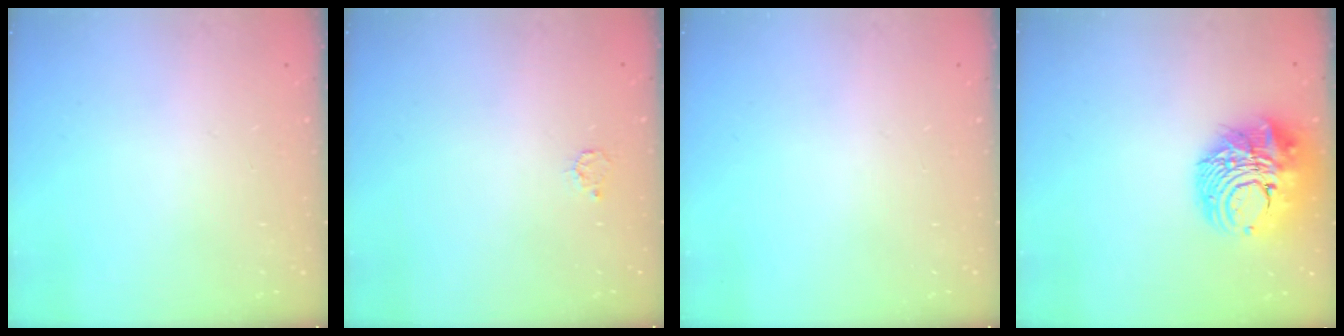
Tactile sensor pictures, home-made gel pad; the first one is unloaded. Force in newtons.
{"total": 3.5, "press": 3.5, "slide": 0.3}
{"total": 0.0}
{"total": 14.2, "press": 14.1, "slide": 1.8}